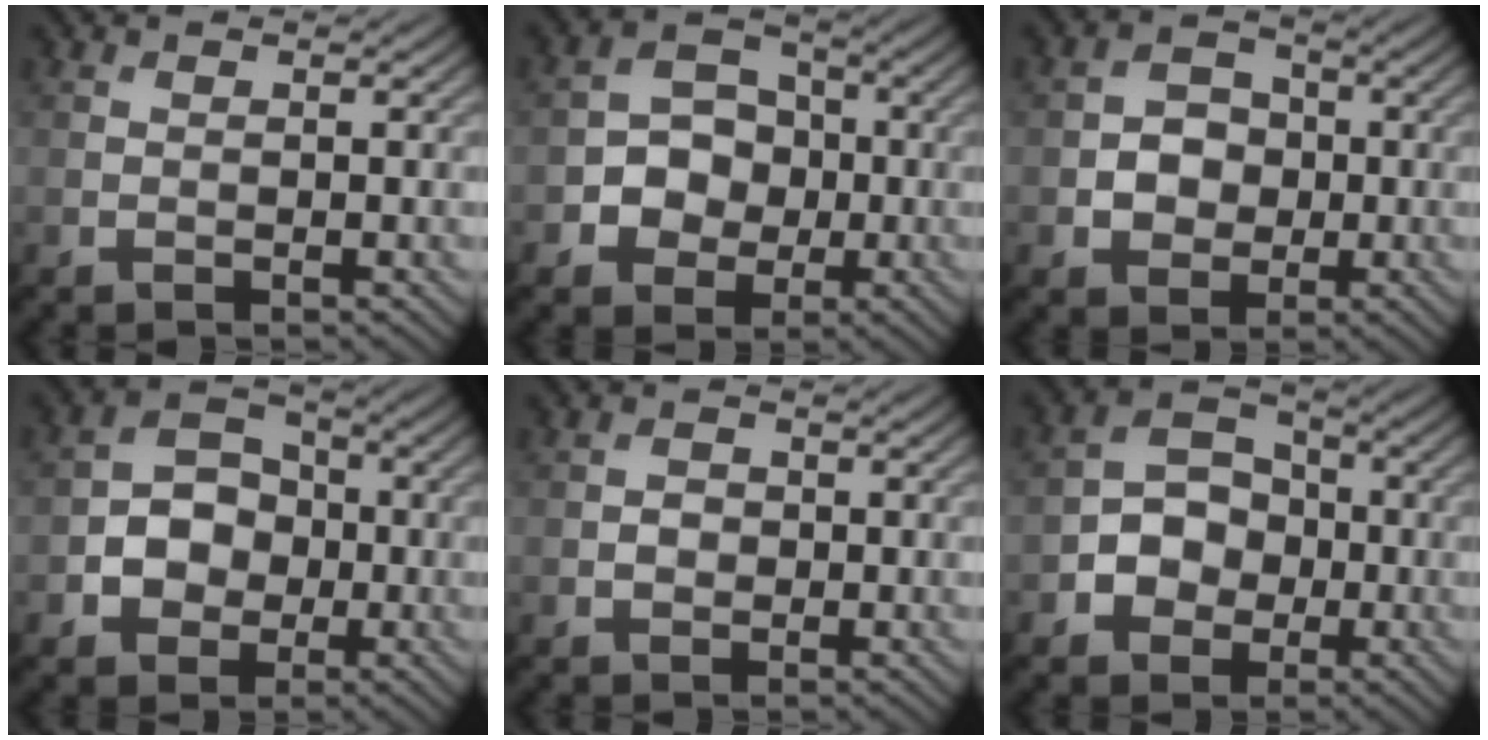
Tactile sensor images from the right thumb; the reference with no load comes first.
{"total": 5.5, "force": [-1.2, 4.7, 2.5], "torque": [-0.036, 0.006, -0.035]}
{"total": 4.3, "force": [-0.6, 3.7, 2.1], "torque": [-0.035, 0.000, -0.020]}
{"total": 5.8, "force": [-1.3, 4.8, 3.0], "torque": [-0.047, 0.005, -0.037]}
{"total": 1.4, "force": [-0.2, 1.2, 0.7], "torque": [-0.012, -0.002, -0.009]}
{"total": 5.8, "force": [-1.7, 4.8, 2.8], "torque": [-0.048, 0.007, -0.044]}